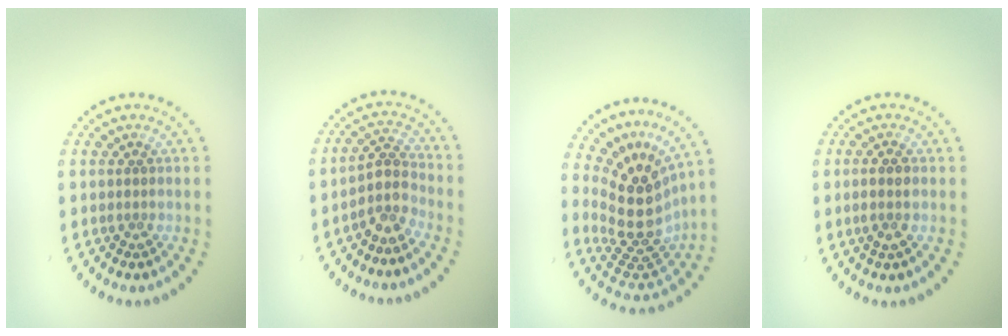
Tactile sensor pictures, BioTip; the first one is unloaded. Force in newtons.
{"total": 2.8, "press": 2.2, "slide": 1.8}
{"total": 5.2, "press": 3.9, "slide": 3.5}
{"total": 1.7, "press": 1.6, "slide": 0.7}